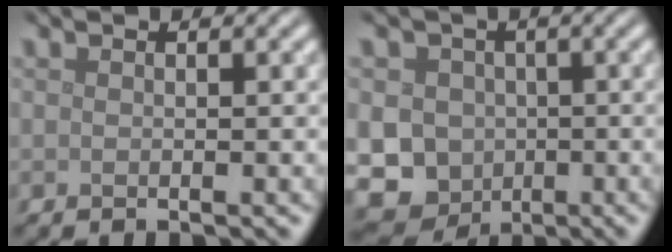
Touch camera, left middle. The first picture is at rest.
{"total": 11.7, "force": [-2.0, 10.8, 4.2], "torque": [-0.087, -0.009, -0.063]}